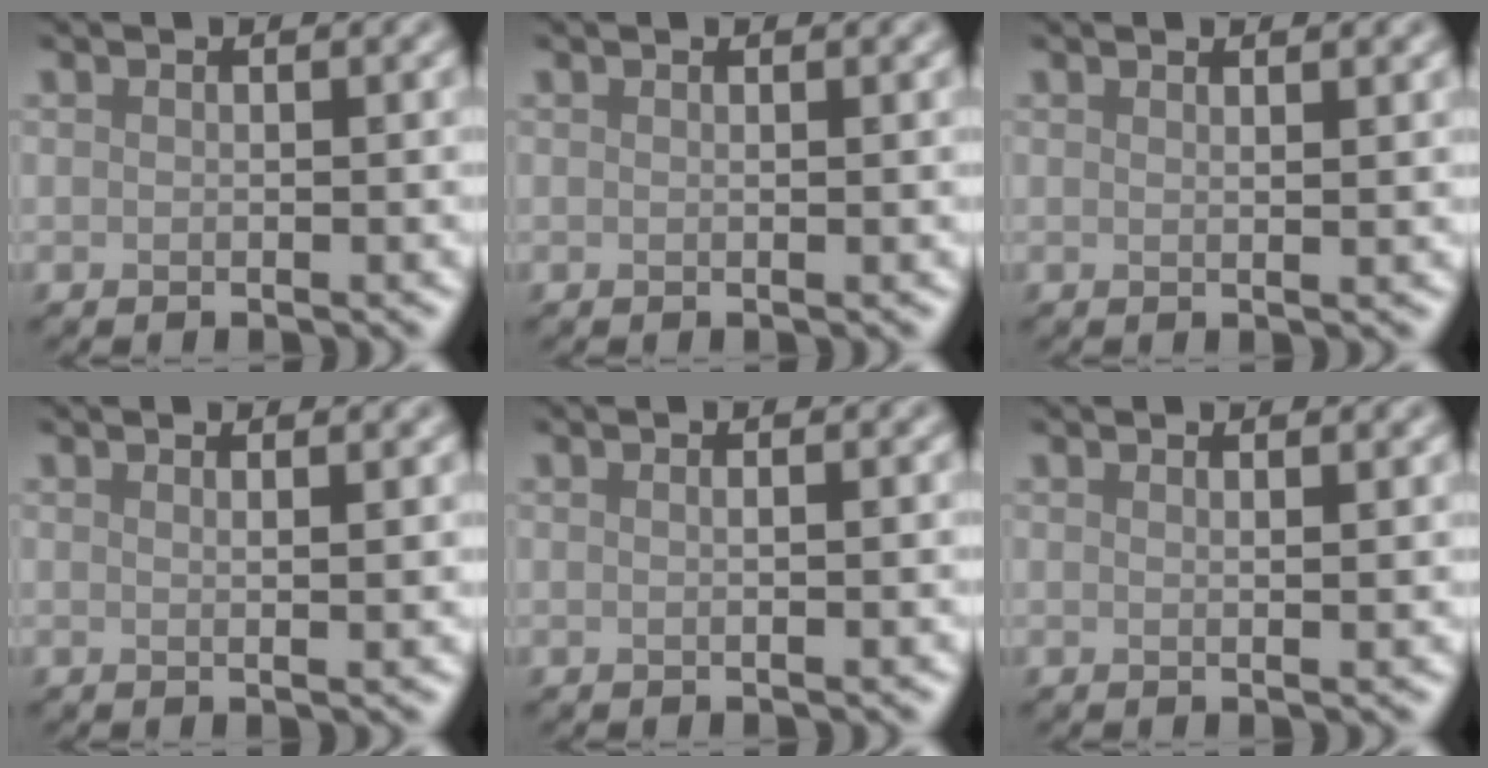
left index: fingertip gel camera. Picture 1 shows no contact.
{"total": 0.8, "force": [0.4, 0.3, 0.7], "torque": [-0.002, 0.003, 0.001]}
{"total": 1.9, "force": [1.1, 0.6, 1.4], "torque": [-0.013, 0.003, 0.002]}
{"total": 2.3, "force": [1.1, 0.8, 1.9], "torque": [-0.021, 0.005, -0.004]}
{"total": 1.8, "force": [0.5, 0.7, 1.5], "torque": [-0.008, -0.003, -0.008]}
{"total": 2.2, "force": [1.2, 0.7, 1.6], "torque": [-0.014, 0.005, -0.001]}